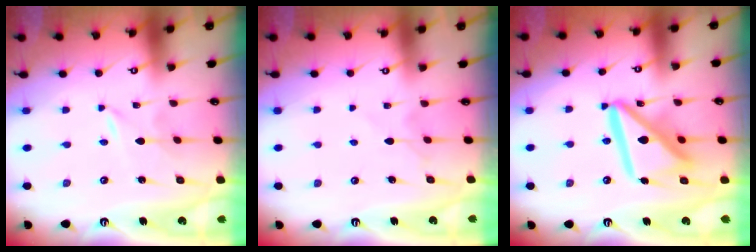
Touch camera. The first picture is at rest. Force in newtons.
{"total": 3.5, "press": 3.4, "slide": 0.4}
{"total": 16.0, "press": 15.9, "slide": 1.7}